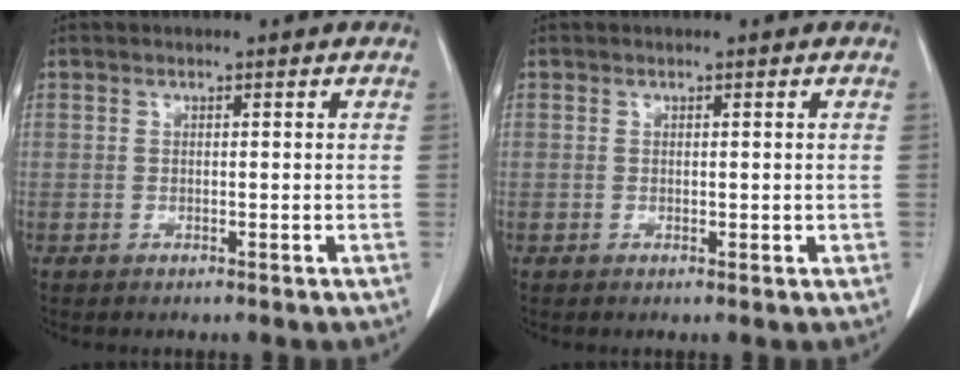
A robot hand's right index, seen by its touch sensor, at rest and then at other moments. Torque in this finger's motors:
{"motor_torque": [-0.31, 0.63, -0.12, 0.01]}